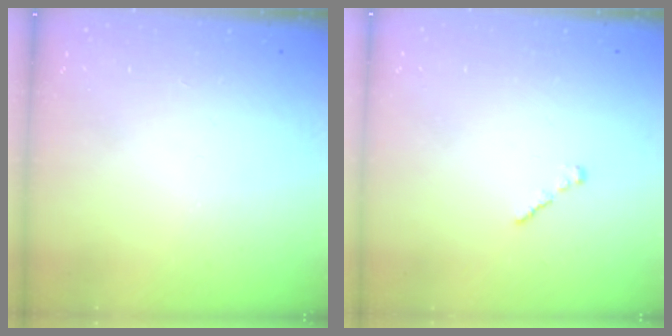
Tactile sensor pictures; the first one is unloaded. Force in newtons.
{"total": 1.0, "press": 0.9, "slide": 0.5}